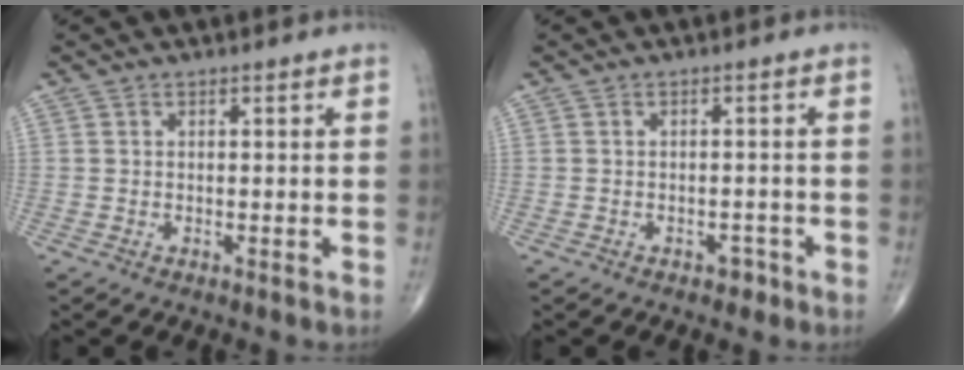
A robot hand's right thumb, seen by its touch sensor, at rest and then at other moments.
{"total": 1.6, "force": [-1.1, 1.0, 0.6], "torque": [0.000, 0.006, -0.015]}